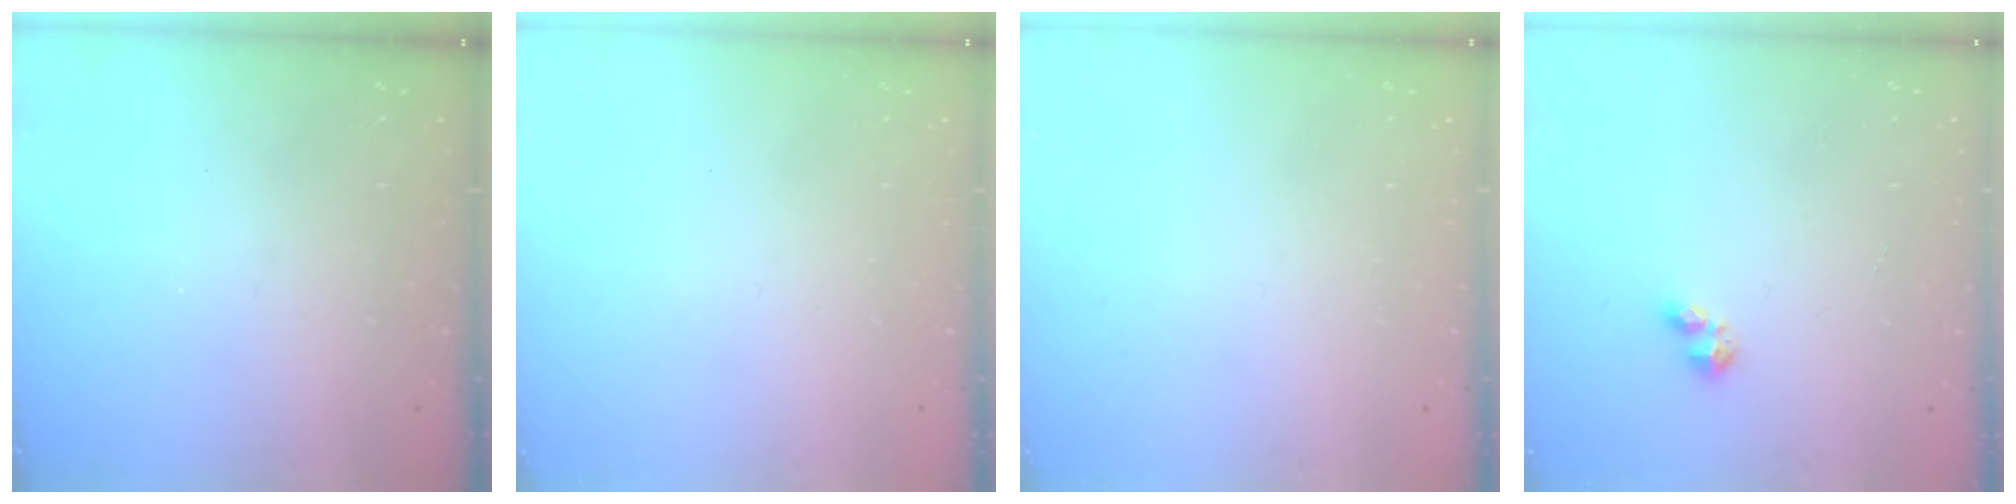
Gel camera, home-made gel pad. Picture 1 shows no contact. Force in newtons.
{"total": 0.0}
{"total": 0.0}
{"total": 3.3, "press": 3.2, "slide": 0.7}